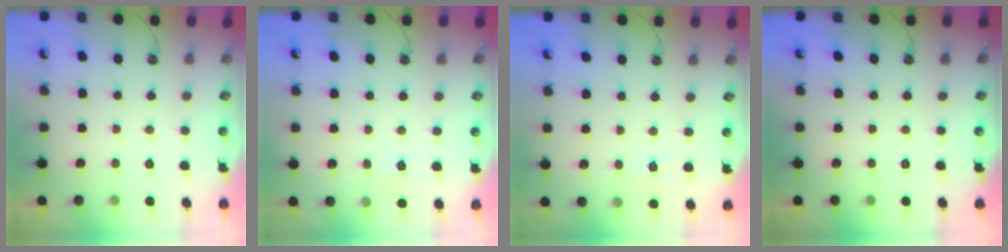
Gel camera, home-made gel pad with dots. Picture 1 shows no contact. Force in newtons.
{"total": 6.2, "press": 6.2, "slide": 0.7}
{"total": 4.0, "press": 3.9, "slide": 0.4}
{"total": 0.0}